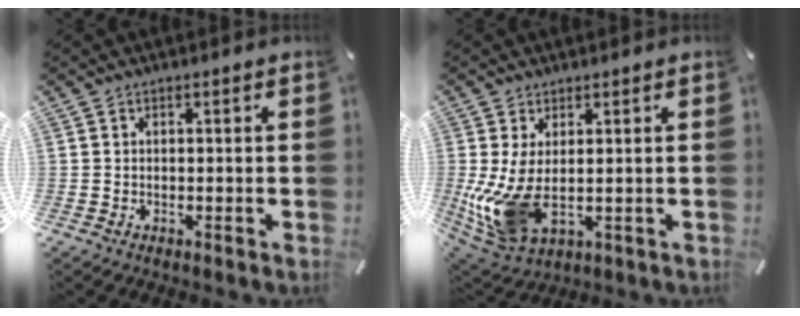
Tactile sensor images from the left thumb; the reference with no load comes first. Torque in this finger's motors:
{"motor_torque": [2.45, 2.41, 1.62, -0.40, 0.75]}